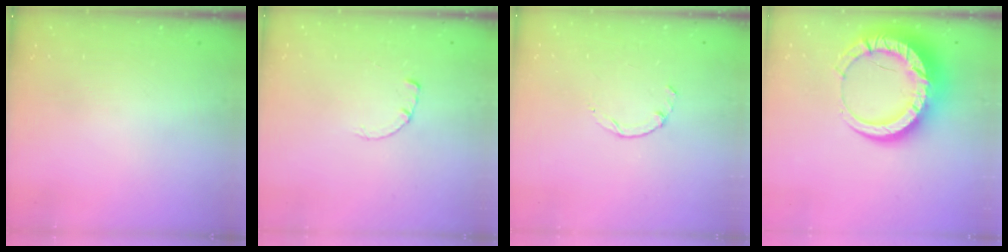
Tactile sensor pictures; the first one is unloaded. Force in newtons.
{"total": 0.7, "press": 0.7, "slide": 0.2}
{"total": 1.3, "press": 1.2, "slide": 0.4}
{"total": 18.9, "press": 18.8, "slide": 1.9}